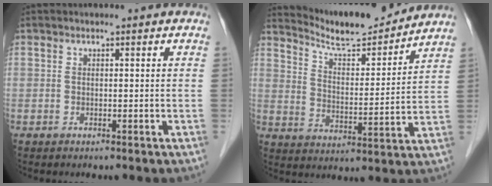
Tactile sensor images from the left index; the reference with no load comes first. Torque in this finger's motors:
{"motor_torque": [0.08, -0.08, 0.12, 0.08]}